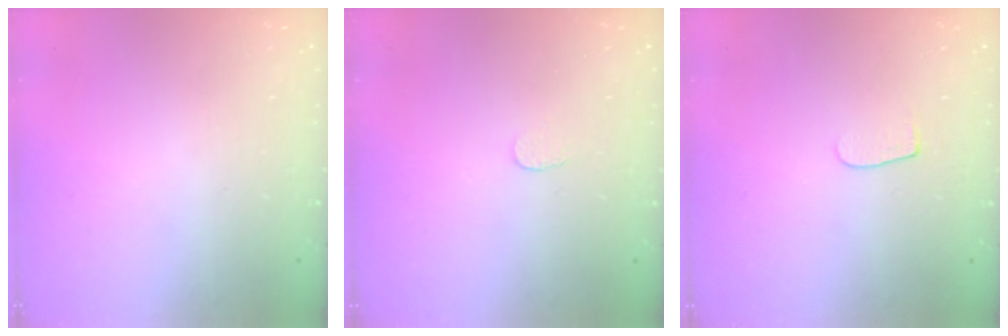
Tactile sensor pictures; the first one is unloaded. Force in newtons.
{"total": 2.6, "press": 2.6, "slide": 0.2}
{"total": 3.8, "press": 3.8, "slide": 0.5}